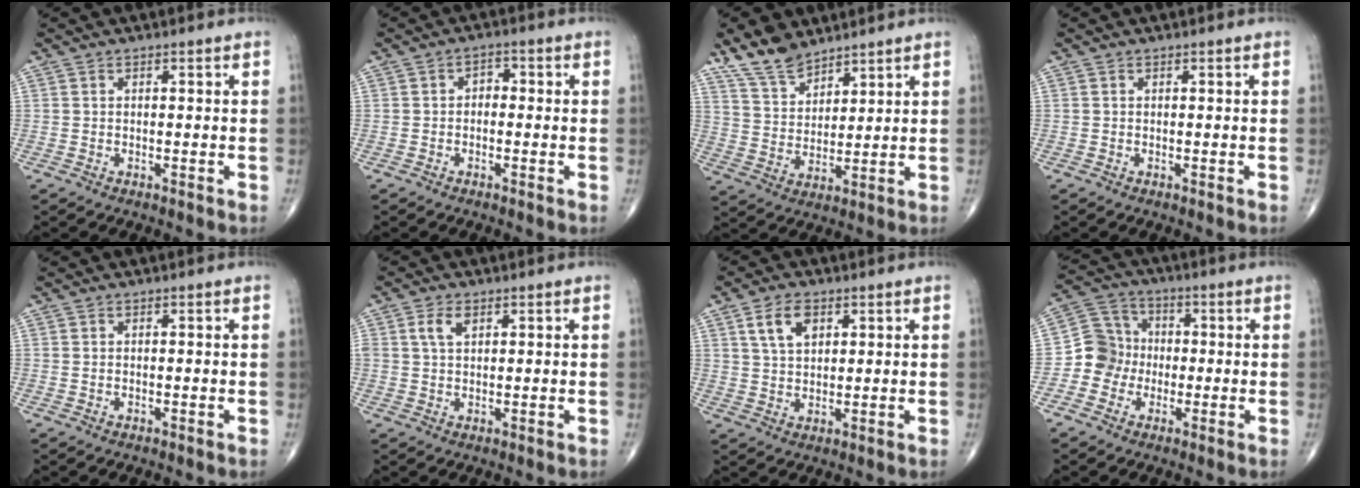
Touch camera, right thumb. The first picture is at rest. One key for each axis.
{"total": 2.3, "fx": -0.2, "fy": 1.7, "fz": 1.5, "tx": -0.005, "ty": 0.011, "tz": -0.014}
{"total": 8.8, "fx": 7.2, "fy": 3.8, "fz": 3.3, "tx": -0.050, "ty": -0.036, "tz": 0.147}
{"total": 0.0}
{"total": 0.0}
{"total": 3.4, "fx": 1.4, "fy": 1.9, "fz": 2.4, "tx": -0.045, "ty": 0.001, "tz": 0.029}
{"total": 6.0, "fx": 2.7, "fy": 3.6, "fz": 4.0, "tx": -0.062, "ty": -0.010, "tz": 0.051}
{"total": 7.8, "fx": -1.7, "fy": 7.4, "fz": 1.9, "tx": -0.002, "ty": 0.027, "tz": -0.044}